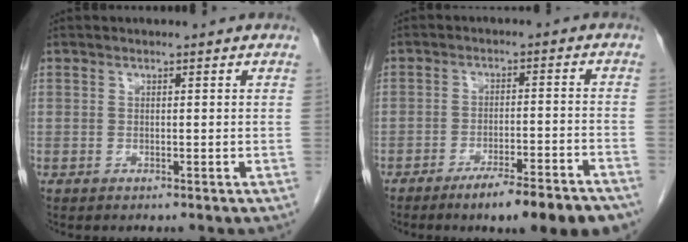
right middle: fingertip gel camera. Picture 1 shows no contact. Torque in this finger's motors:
{"motor_torque": [1.12, -1.02, 0.13, 0.07]}